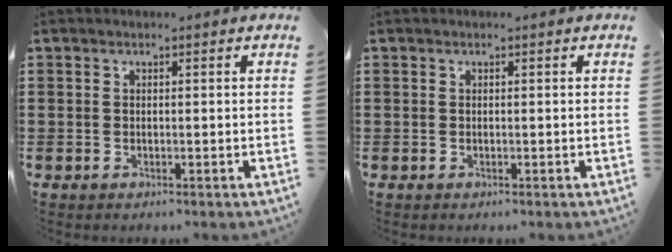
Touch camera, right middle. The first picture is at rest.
{"total": 0.0}